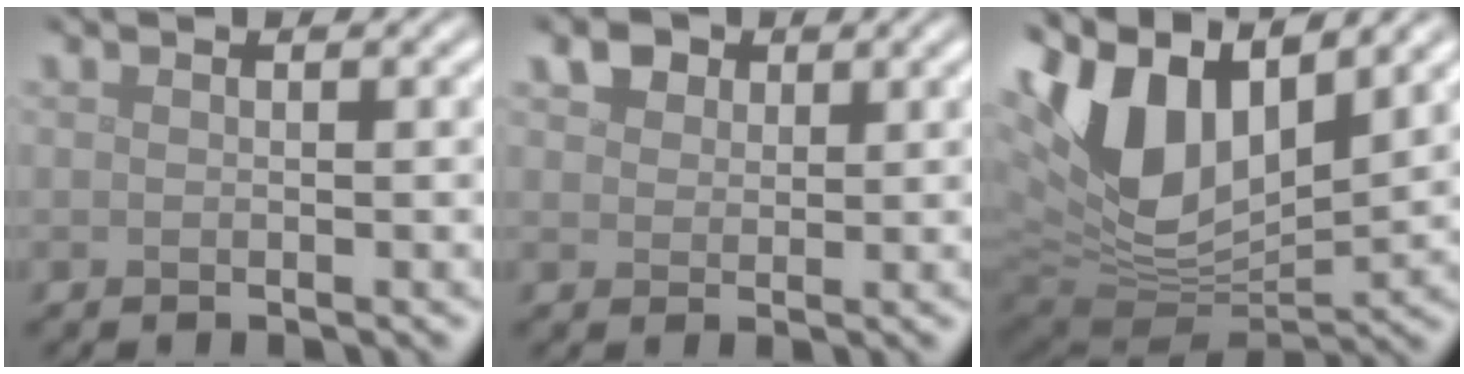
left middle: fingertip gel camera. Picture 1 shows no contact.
{"total": 3.0, "force": [2.0, 1.9, 1.2], "torque": [-0.029, -0.005, 0.038]}
{"total": 12.4, "force": [5.1, 6.3, 9.4], "torque": [-0.191, 0.007, 0.089]}